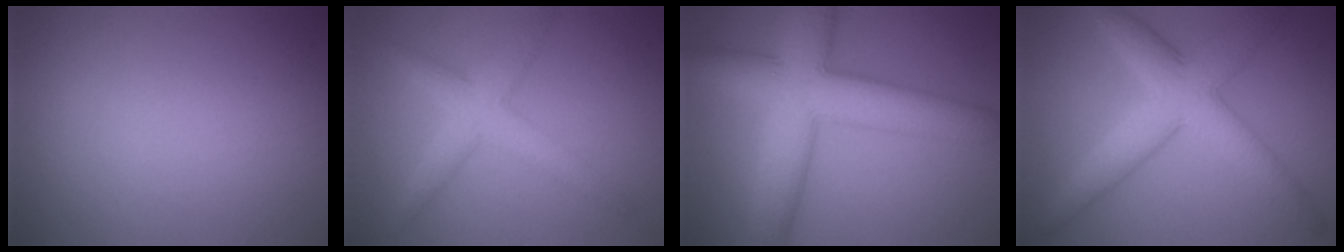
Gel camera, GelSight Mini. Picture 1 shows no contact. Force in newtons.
{"total": 3.8, "press": 3.8, "slide": 0.1}
{"total": 9.3, "press": 9.3, "slide": 0.4}
{"total": 6.8, "press": 6.8, "slide": 0.1}